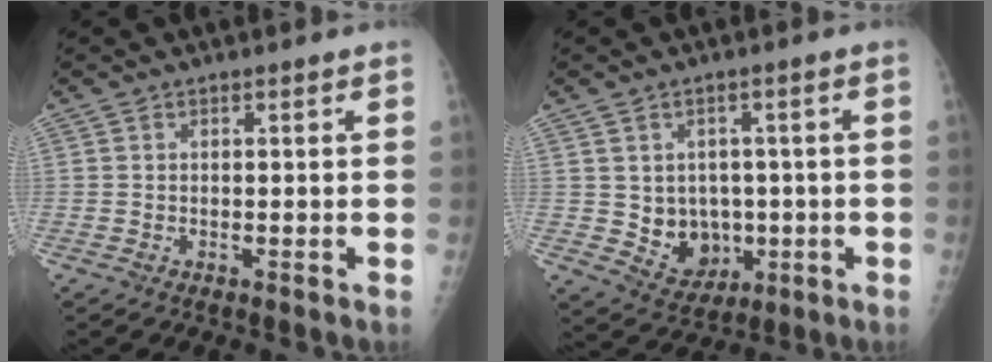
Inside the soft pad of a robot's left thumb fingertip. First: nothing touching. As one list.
[{"total": 8.1, "force": [-0.6, 6.9, 4.2], "torque": [-0.025, -0.003, 0.012]}]